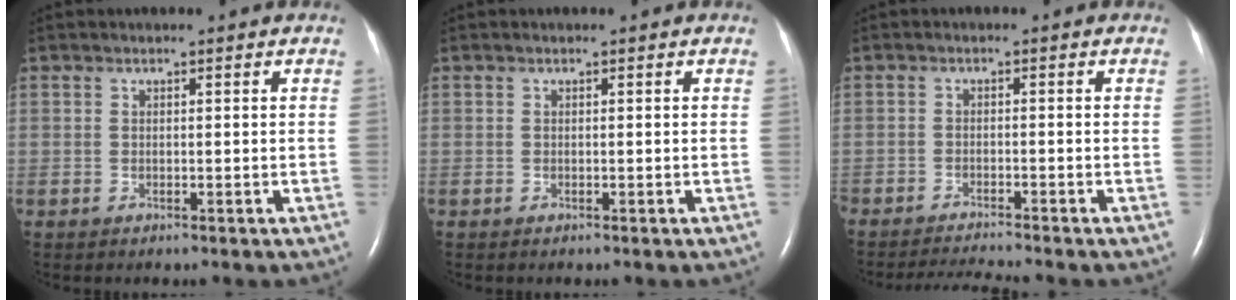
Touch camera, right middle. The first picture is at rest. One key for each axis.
{"total": 0.0}
{"total": 4.6, "fx": -4.3, "fy": -1.1, "fz": 1.1, "tx": -0.021, "ty": -0.021, "tz": -0.073}